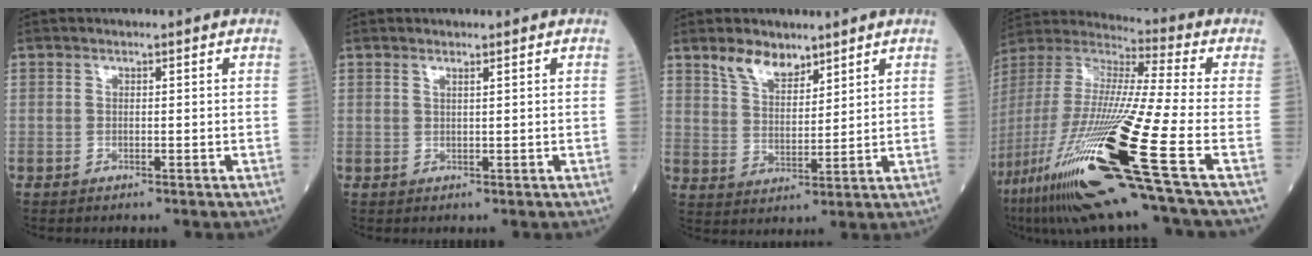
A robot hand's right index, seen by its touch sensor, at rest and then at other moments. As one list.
[{"total": 0.7, "force": [0.6, -0.2, 0.4], "torque": [-0.016, -0.005, 0.015]}, {"total": 5.7, "force": [4.4, 2.6, 2.5], "torque": [-0.052, 0.002, 0.093]}, {"total": 30.5, "force": [-14.3, 1.5, 27.0], "torque": [-0.561, -0.067, -0.268]}]